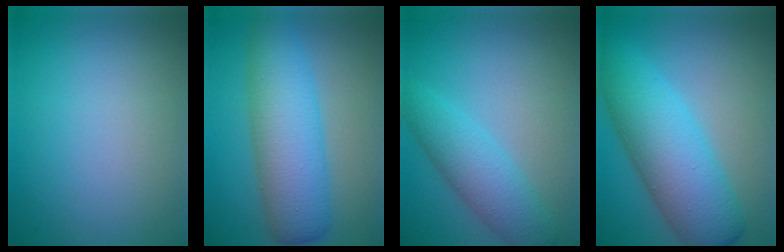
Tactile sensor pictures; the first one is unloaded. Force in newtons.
{"total": 7.2, "press": 7.2, "slide": 0.1}
{"total": 4.2, "press": 4.2, "slide": 0.1}
{"total": 8.4, "press": 8.4, "slide": 0.2}